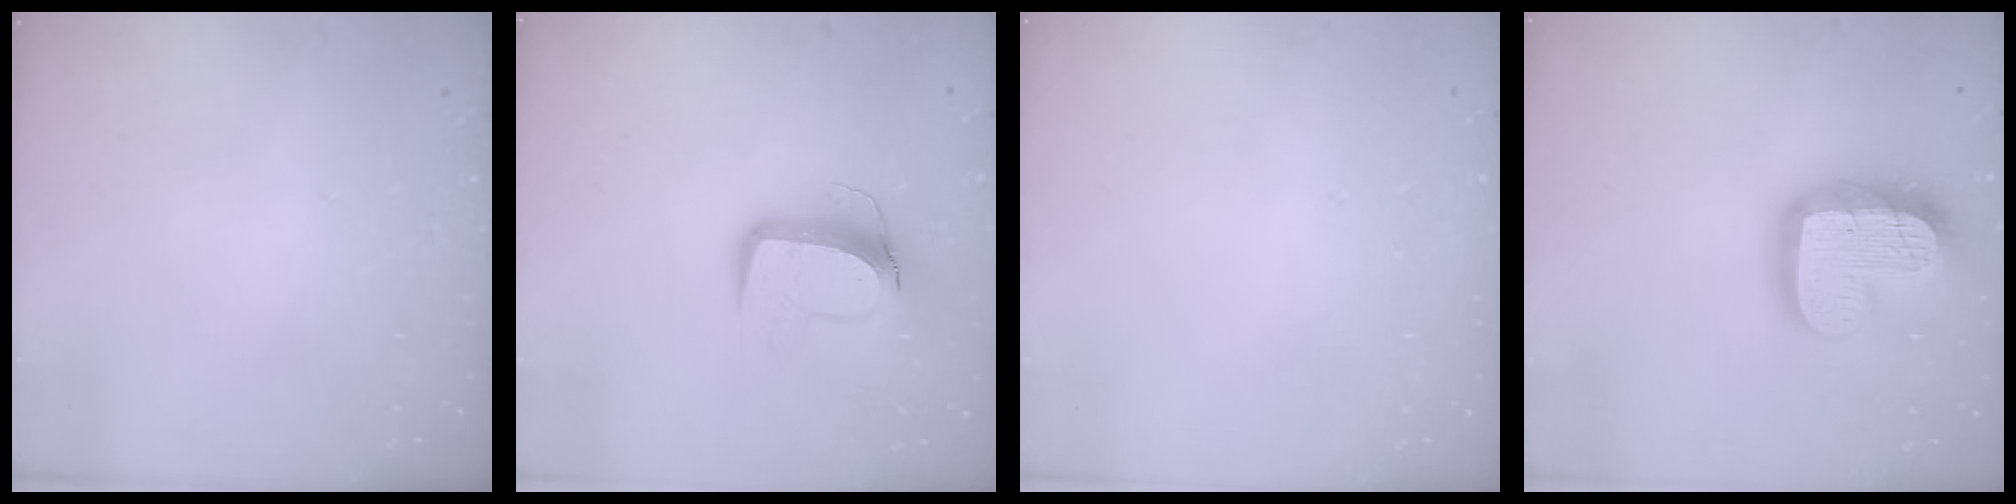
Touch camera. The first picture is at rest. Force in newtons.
{"total": 10.9, "press": 10.8, "slide": 1.2}
{"total": 0.0}
{"total": 20.3, "press": 20.3, "slide": 1.8}